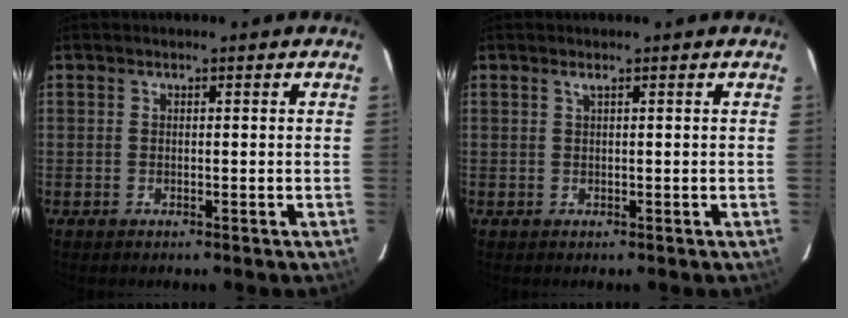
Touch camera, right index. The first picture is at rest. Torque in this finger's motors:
{"motor_torque": [0.01, 0.00, 0.00, 0.01]}